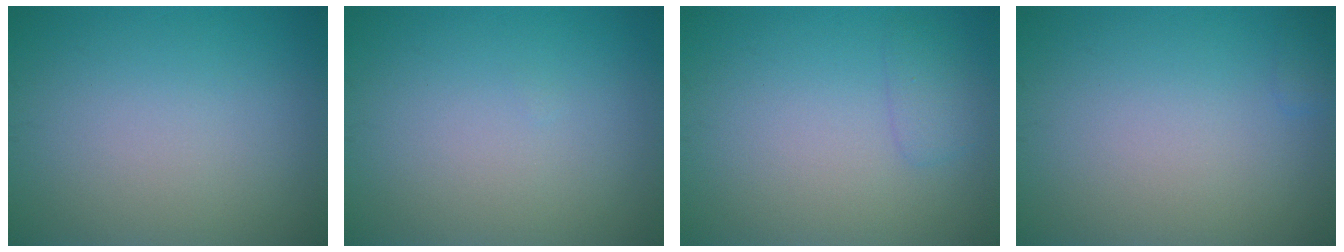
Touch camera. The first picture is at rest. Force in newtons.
{"total": 0.0}
{"total": 1.4, "press": 1.4, "slide": 0.1}
{"total": 0.7, "press": 0.7, "slide": 0.0}